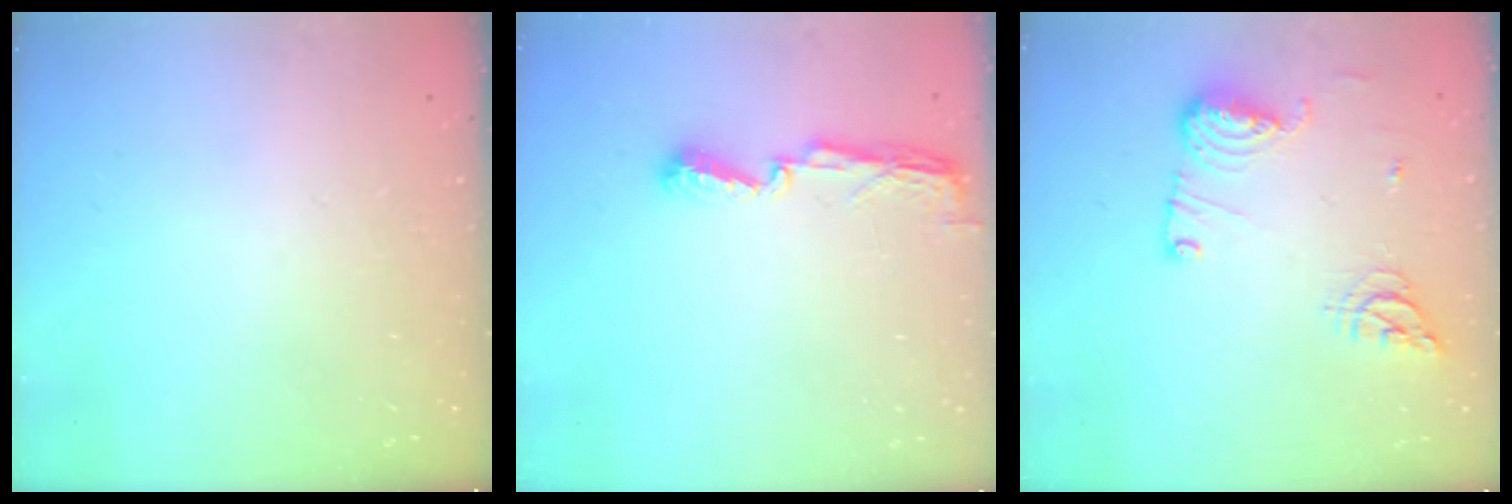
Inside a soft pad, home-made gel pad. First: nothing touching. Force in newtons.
{"total": 5.8, "press": 5.8, "slide": 0.5}
{"total": 12.4, "press": 12.2, "slide": 2.3}